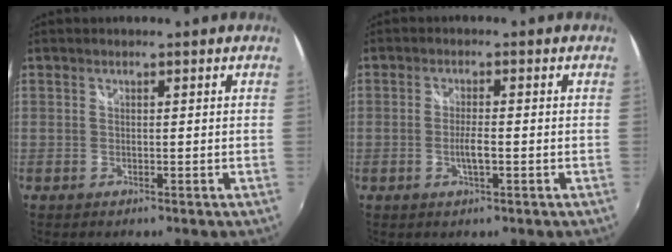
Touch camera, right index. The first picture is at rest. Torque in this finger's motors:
{"motor_torque": [0.13, -0.09, 0.08, 0.05]}